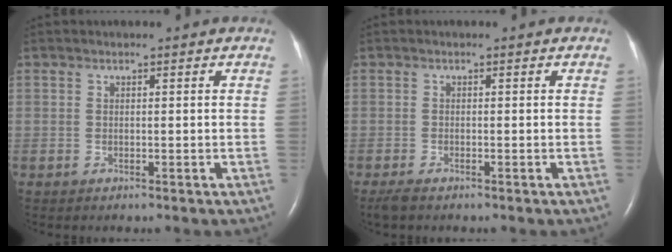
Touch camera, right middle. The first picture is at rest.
{"total": 1.7, "force": [-1.3, 0.5, 0.9], "torque": [-0.026, -0.005, -0.022]}